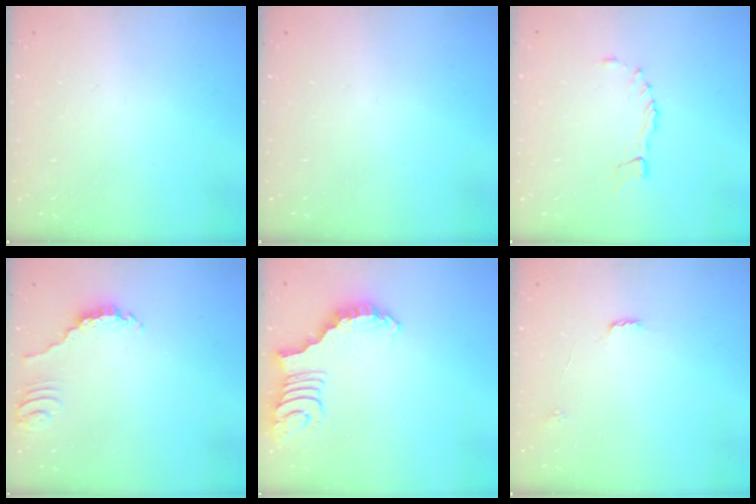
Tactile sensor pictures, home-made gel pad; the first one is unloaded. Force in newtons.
{"total": 0.0}
{"total": 1.8, "press": 1.7, "slide": 0.3}
{"total": 2.3, "press": 2.3, "slide": 0.2}
{"total": 2.4, "press": 2.4, "slide": 0.5}
{"total": 5.5, "press": 5.5, "slide": 0.4}